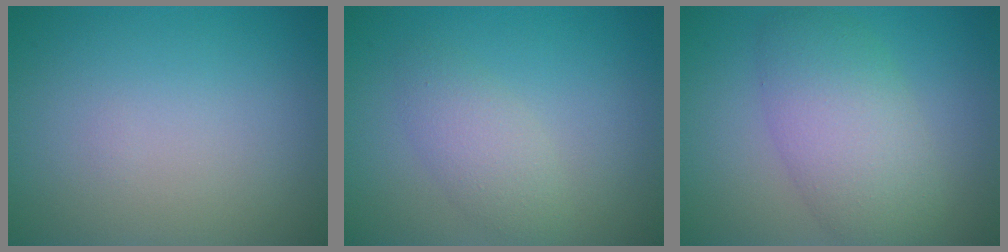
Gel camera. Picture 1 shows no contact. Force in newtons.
{"total": 2.5, "press": 2.5, "slide": 0.0}
{"total": 5.8, "press": 5.8, "slide": 0.1}